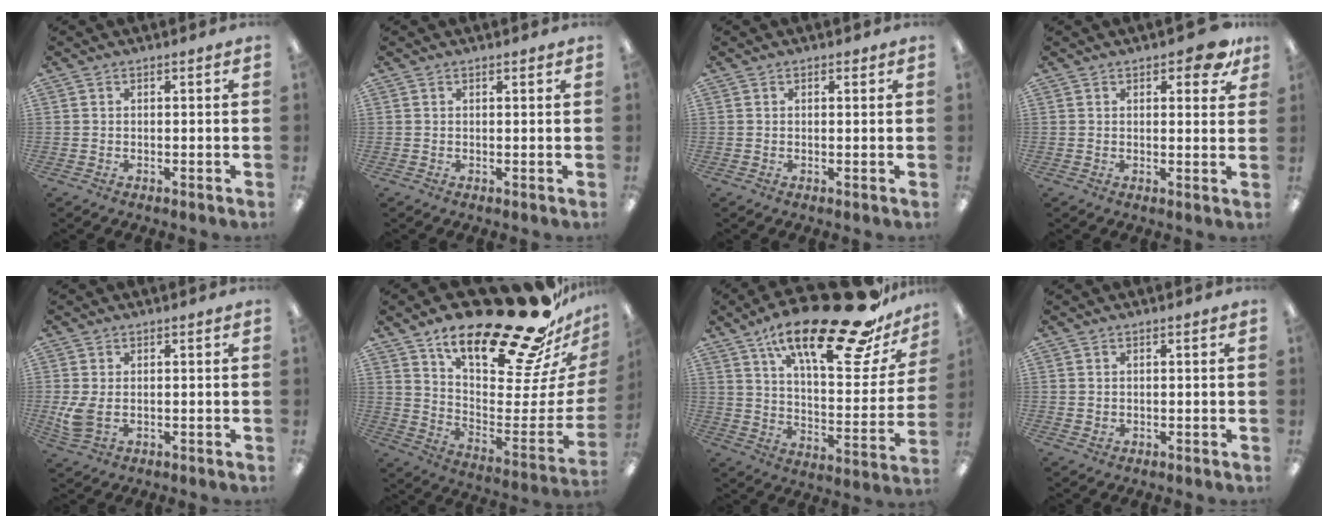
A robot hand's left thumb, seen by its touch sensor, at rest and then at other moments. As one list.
[{"total": 0.6, "force": [0.4, 0.2, 0.4], "torque": [0.000, -0.002, 0.006]}, {"total": 0.6, "force": [0.4, 0.4, 0.3], "torque": [0.001, -0.002, 0.006]}, {"total": 6.5, "force": [4.0, 2.7, 4.3], "torque": [-0.047, -0.018, 0.062]}, {"total": 5.3, "force": [-0.2, 3.3, 4.1], "torque": [-0.084, -0.008, -0.008]}, {"total": 26.8, "force": [20.5, 8.6, 15.0], "torque": [-0.198, -0.161, 0.348]}, {"total": 26.8, "force": [18.9, 7.6, 17.4], "torque": [-0.264, -0.116, 0.305]}, {"total": 0.9, "force": [0.5, 0.6, 0.3], "torque": [0.000, 0.000, 0.006]}]